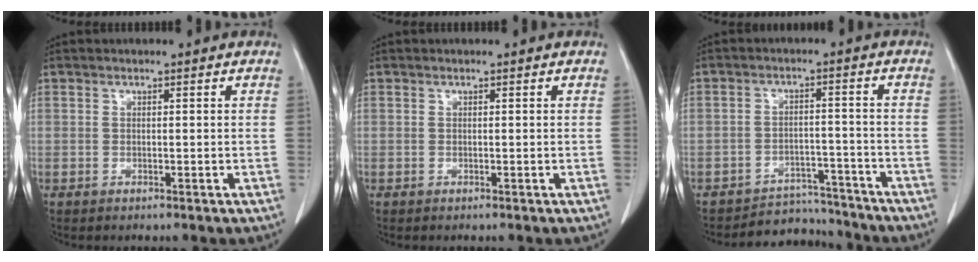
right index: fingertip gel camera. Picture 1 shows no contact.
{"total": 0.0}
{"total": 7.3, "force": [-6.9, 2.3, -1.1], "torque": [0.027, 0.031, -0.100]}